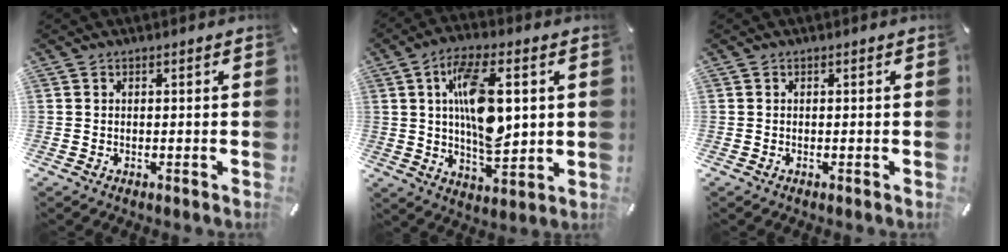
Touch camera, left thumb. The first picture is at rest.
{"total": 14.7, "force": [3.0, 7.1, 12.5], "torque": [-0.239, -0.001, 0.047]}
{"total": 0.0}